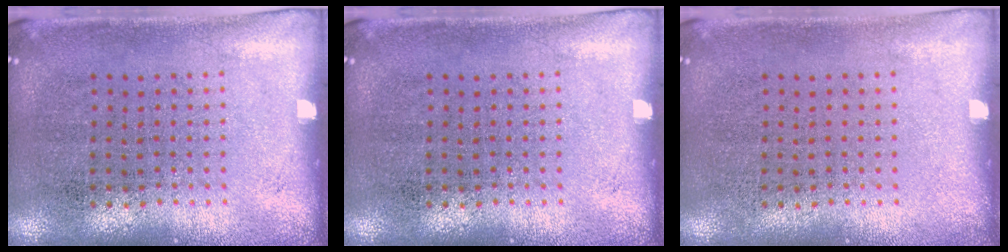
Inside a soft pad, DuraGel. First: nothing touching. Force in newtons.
{"total": 0.0}
{"total": 0.0}